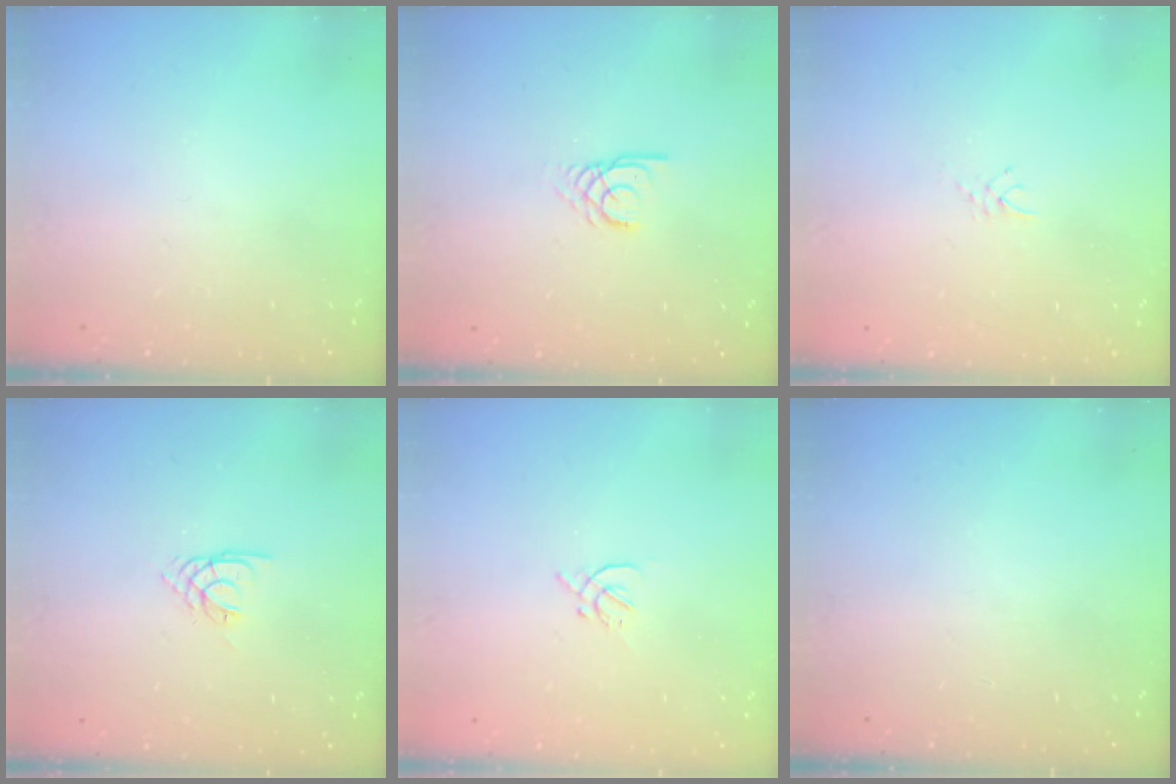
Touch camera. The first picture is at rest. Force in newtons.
{"total": 2.2, "press": 2.2, "slide": 0.2}
{"total": 2.4, "press": 2.4, "slide": 0.4}
{"total": 1.7, "press": 1.7, "slide": 0.4}
{"total": 1.9, "press": 1.8, "slide": 0.5}
{"total": 0.0}